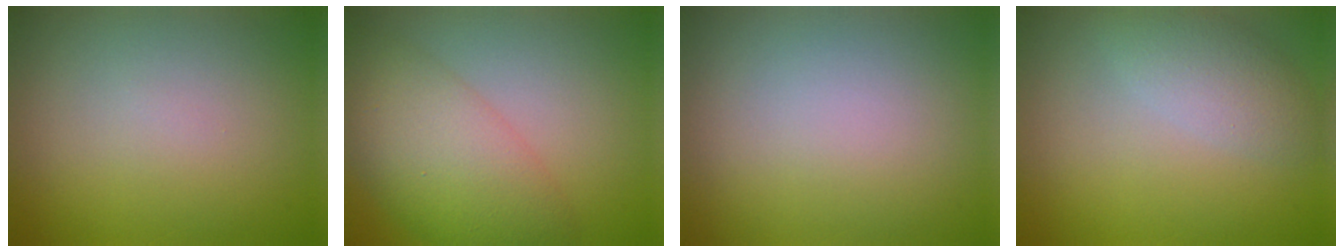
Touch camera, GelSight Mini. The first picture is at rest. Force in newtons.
{"total": 7.3, "press": 7.3, "slide": 0.1}
{"total": 0.0}
{"total": 3.2, "press": 3.2, "slide": 0.2}